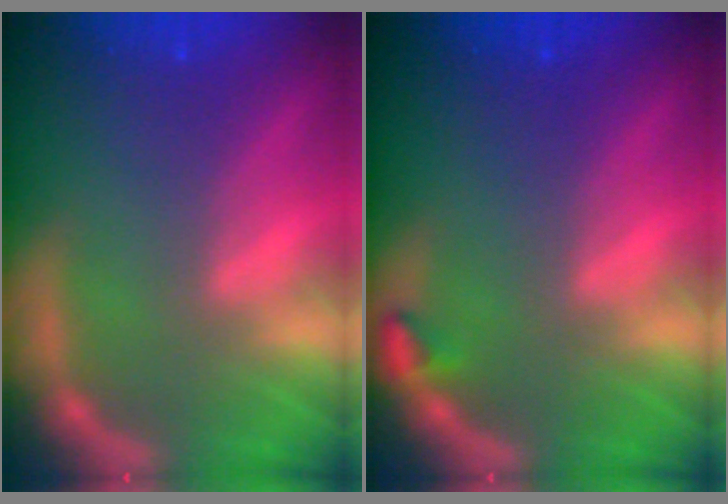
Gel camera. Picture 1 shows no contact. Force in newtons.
{"total": 0.9}